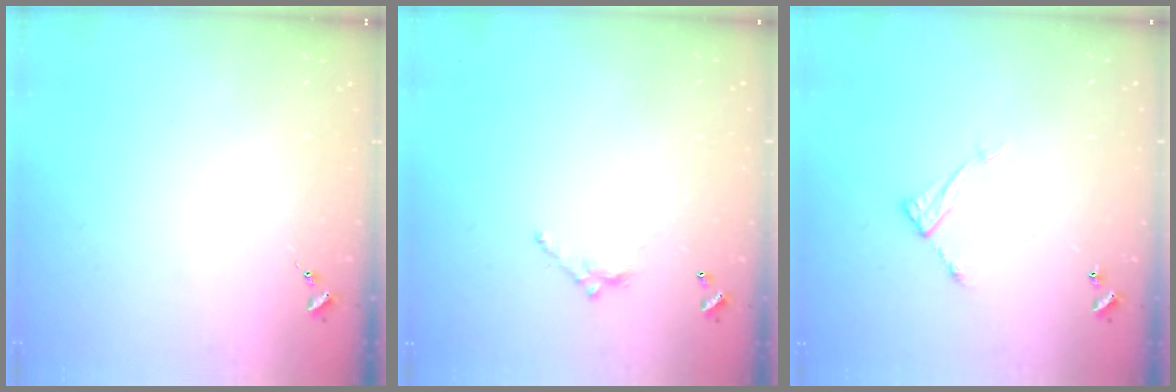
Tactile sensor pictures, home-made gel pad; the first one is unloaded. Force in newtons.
{"total": 5.5, "press": 5.4, "slide": 0.4}
{"total": 7.6, "press": 7.6, "slide": 0.1}